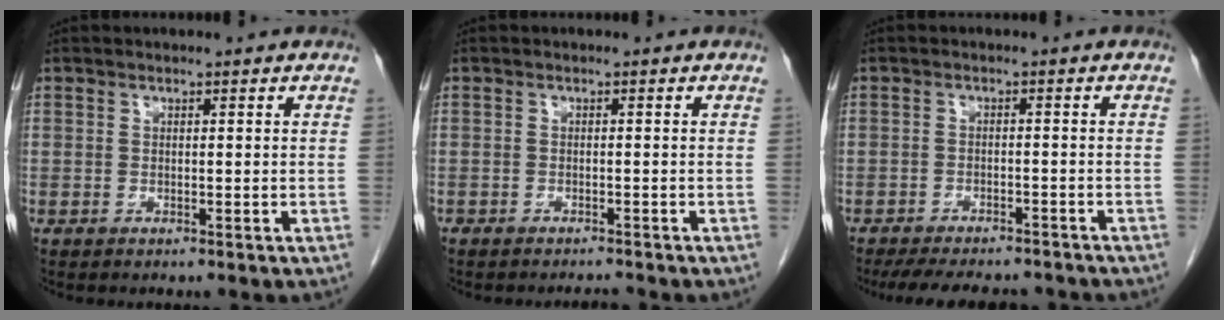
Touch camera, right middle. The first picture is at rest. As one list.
[{"total": 1.3, "force": [-1.3, 0.0, 0.1], "torque": [-0.004, -0.005, -0.018]}, {"total": 12.3, "force": [-10.8, 3.4, 4.8], "torque": [-0.087, -0.003, -0.141]}]